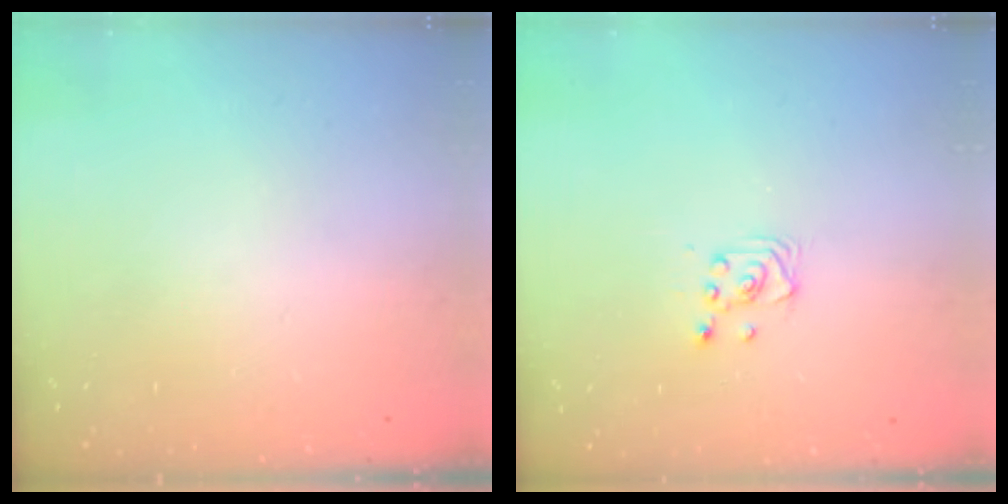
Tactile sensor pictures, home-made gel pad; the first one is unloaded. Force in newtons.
{"total": 2.6, "press": 2.6, "slide": 0.2}